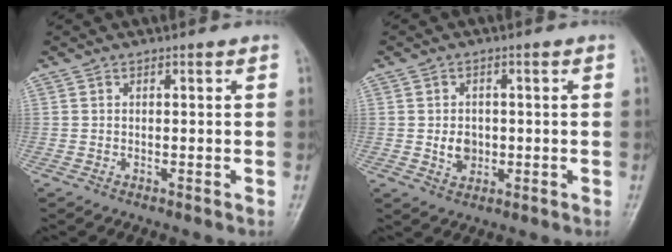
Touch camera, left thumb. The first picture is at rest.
{"total": 4.0, "force": [-0.4, 3.2, 2.4], "torque": [-0.025, 0.000, -0.002]}